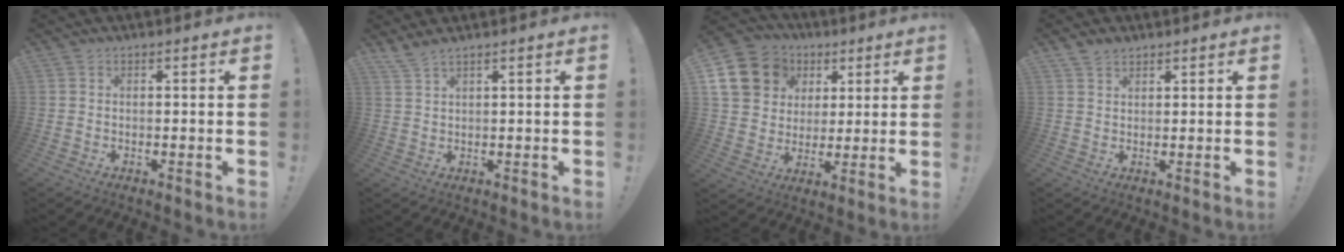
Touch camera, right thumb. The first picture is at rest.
{"total": 2.7, "force": [2.3, -0.1, 1.6], "torque": [-0.036, -0.011, 0.042]}
{"total": 15.6, "force": [6.0, 13.1, 6.0], "torque": [-0.084, -0.018, 0.137]}
{"total": 3.1, "force": [2.5, 1.7, 1.0], "torque": [-0.009, -0.015, 0.046]}